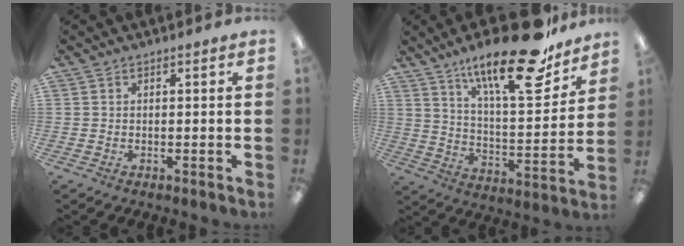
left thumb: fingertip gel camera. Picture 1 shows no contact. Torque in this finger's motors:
{"motor_torque": [0.59, 0.38, 1.72, -1.05, 0.34]}